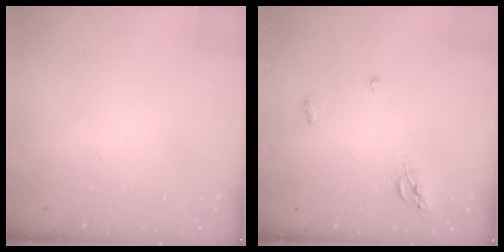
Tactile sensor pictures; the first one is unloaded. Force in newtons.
{"total": 6.5, "press": 6.5, "slide": 0.1}